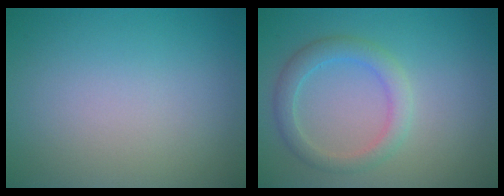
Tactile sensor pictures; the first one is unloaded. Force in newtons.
{"total": 2.8, "press": 2.8, "slide": 0.1}